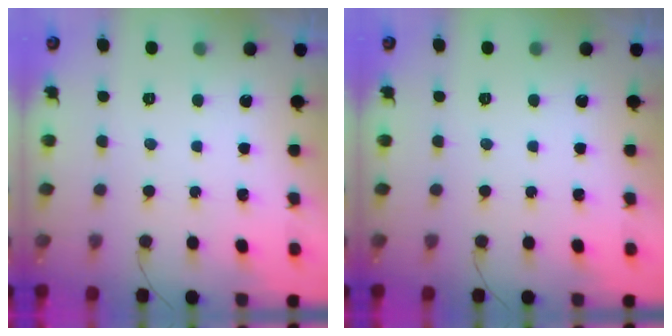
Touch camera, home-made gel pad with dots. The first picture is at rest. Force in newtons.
{"total": 0.0}